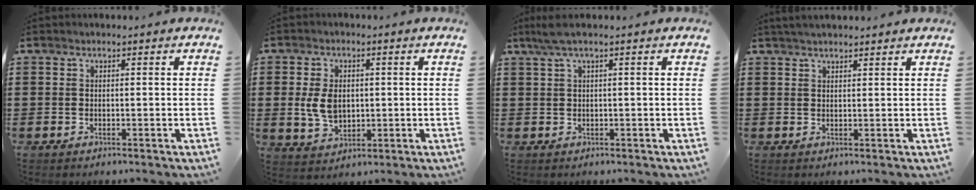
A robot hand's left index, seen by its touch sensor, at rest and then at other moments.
{"total": 5.8, "force": [0.4, 4.0, 4.2], "torque": [-0.101, 0.001, -0.002]}
{"total": 1.9, "force": [0.5, 0.0, 1.8], "torque": [-0.042, -0.004, 0.007]}
{"total": 1.8, "force": [1.7, 0.2, 0.6], "torque": [-0.015, 0.003, 0.033]}